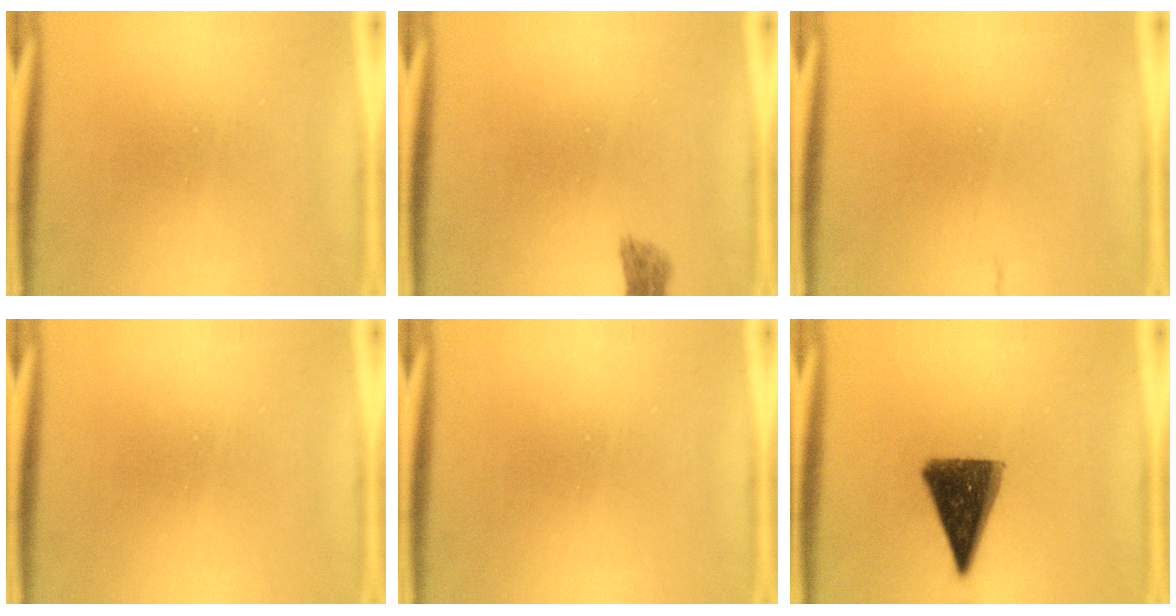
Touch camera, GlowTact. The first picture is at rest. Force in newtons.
{"total": 1.6}
{"total": 1.6}
{"total": 0.0}
{"total": 0.0}
{"total": 11.5}